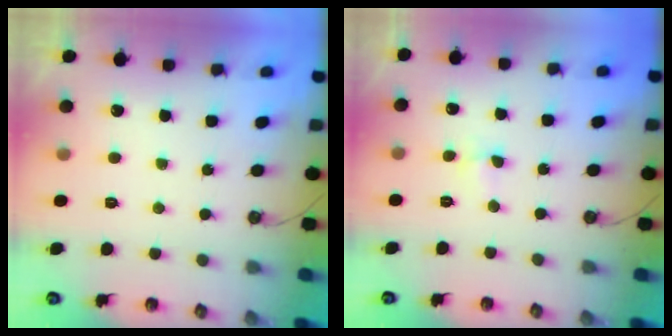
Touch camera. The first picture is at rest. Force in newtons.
{"total": 2.1, "press": 2.1, "slide": 0.5}